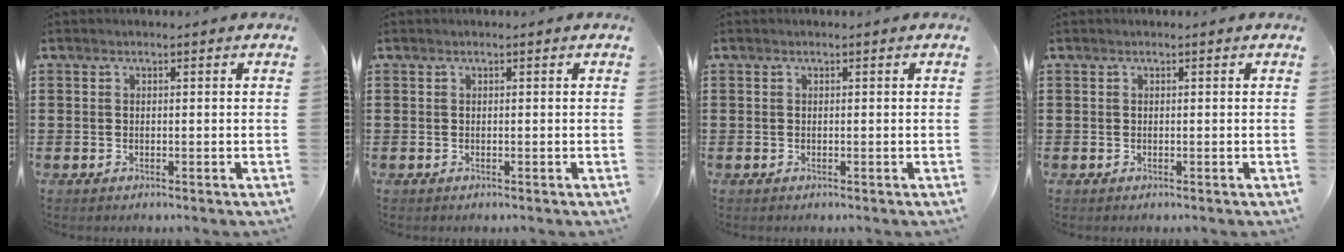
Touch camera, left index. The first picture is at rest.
{"total": 0.0}
{"total": 0.0}
{"total": 0.0}